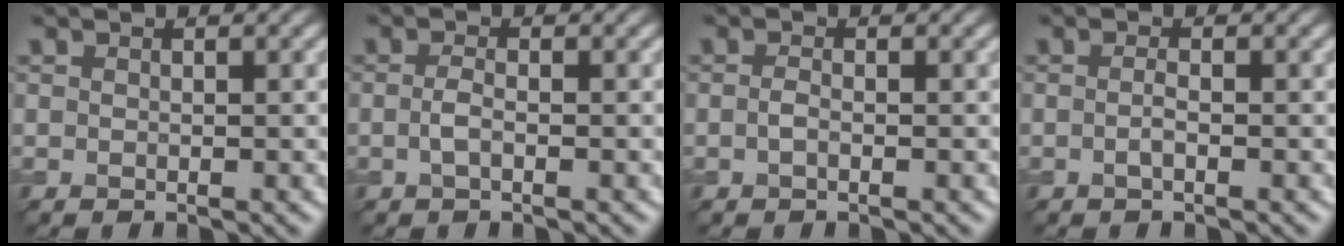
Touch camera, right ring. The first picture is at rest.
{"total": 1.3, "force": [-0.4, 0.5, 1.2], "torque": [-0.027, -0.001, -0.010]}
{"total": 0.8, "force": [-0.3, 0.3, 0.7], "torque": [-0.018, -0.001, -0.008]}
{"total": 1.0, "force": [-0.3, 0.2, 0.9], "torque": [-0.018, 0.000, -0.007]}